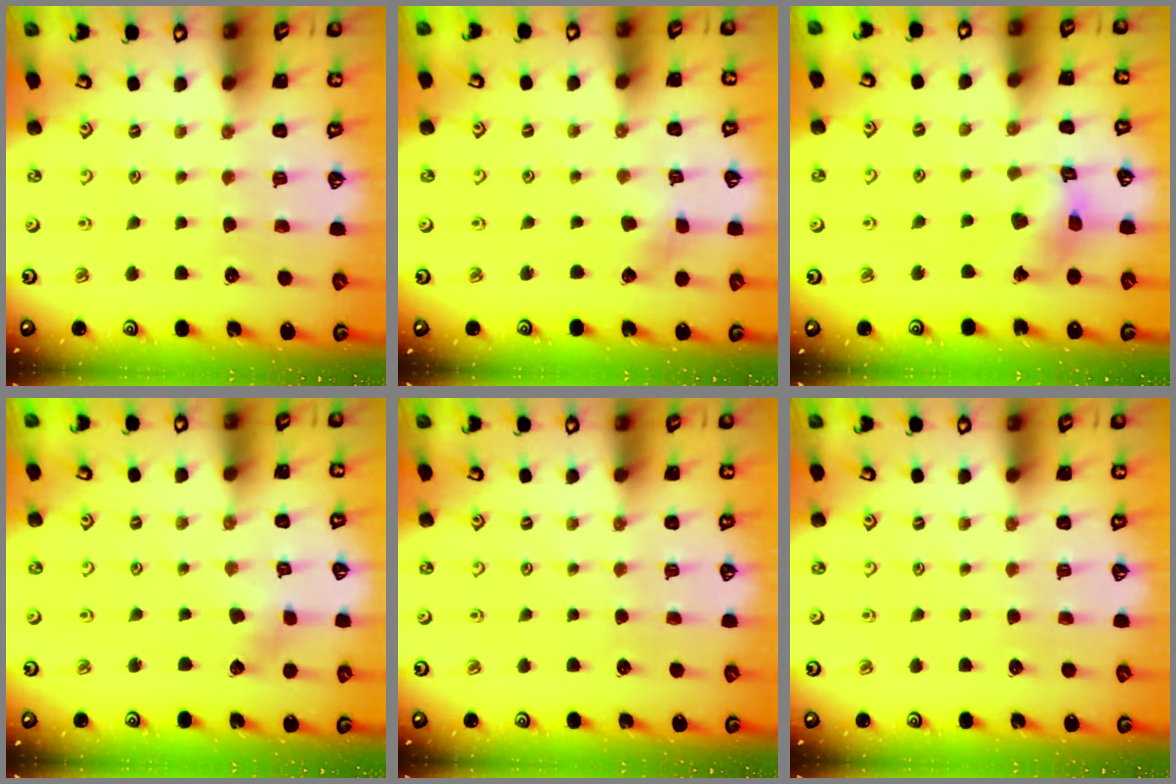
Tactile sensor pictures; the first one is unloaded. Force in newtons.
{"total": 3.0, "press": 2.9, "slide": 0.3}
{"total": 10.1, "press": 10.0, "slide": 1.2}
{"total": 2.5, "press": 2.5, "slide": 0.3}
{"total": 0.0}
{"total": 0.0}